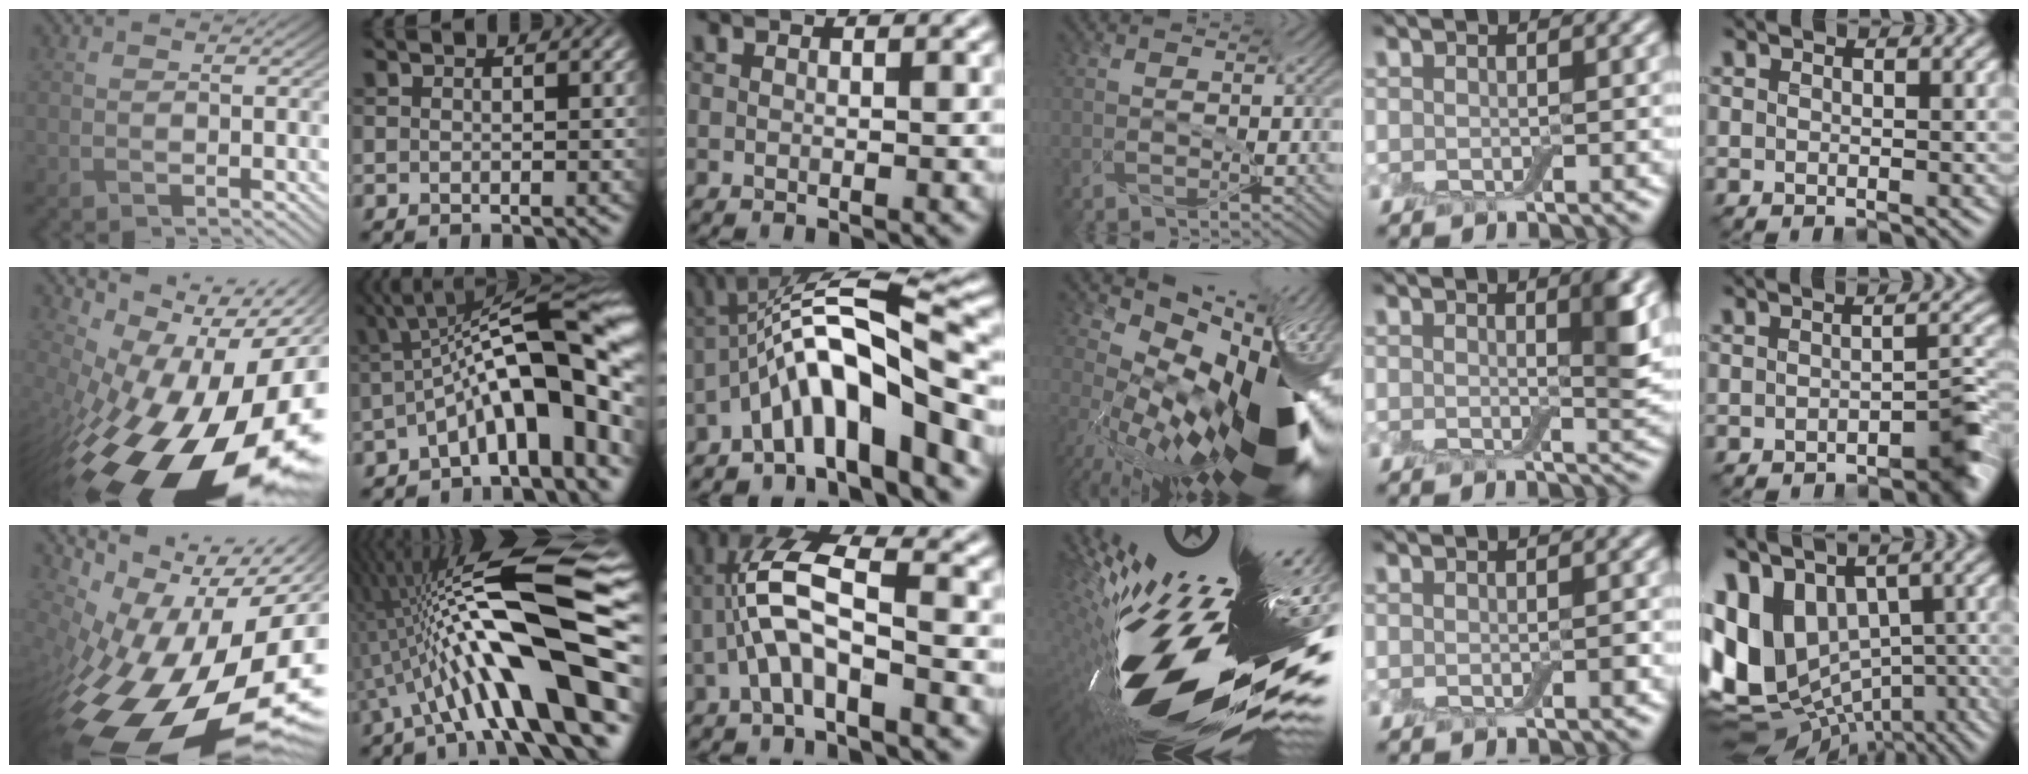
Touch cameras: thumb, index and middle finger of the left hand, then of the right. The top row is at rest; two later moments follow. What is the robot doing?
{"motion": "screw", "object": "jar lid"}